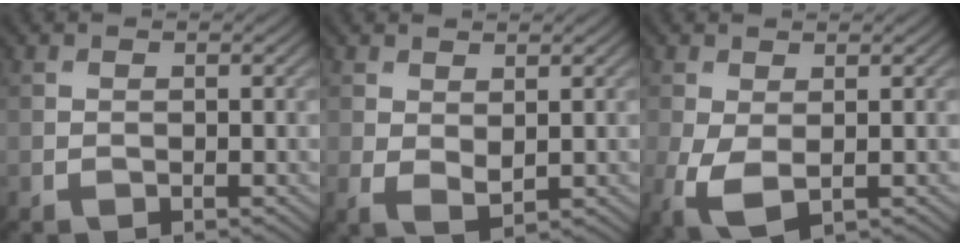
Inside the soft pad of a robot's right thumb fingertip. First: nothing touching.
{"total": 2.6, "force": [0.8, 1.3, 2.1], "torque": [-0.045, -0.007, 0.020]}
{"total": 4.9, "force": [-1.0, 2.7, 4.0], "torque": [-0.114, -0.016, -0.014]}